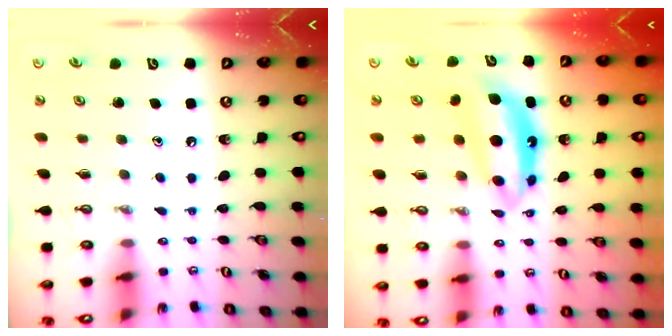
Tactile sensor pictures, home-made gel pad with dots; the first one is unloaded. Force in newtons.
{"total": 9.2, "press": 9.2, "slide": 0.9}